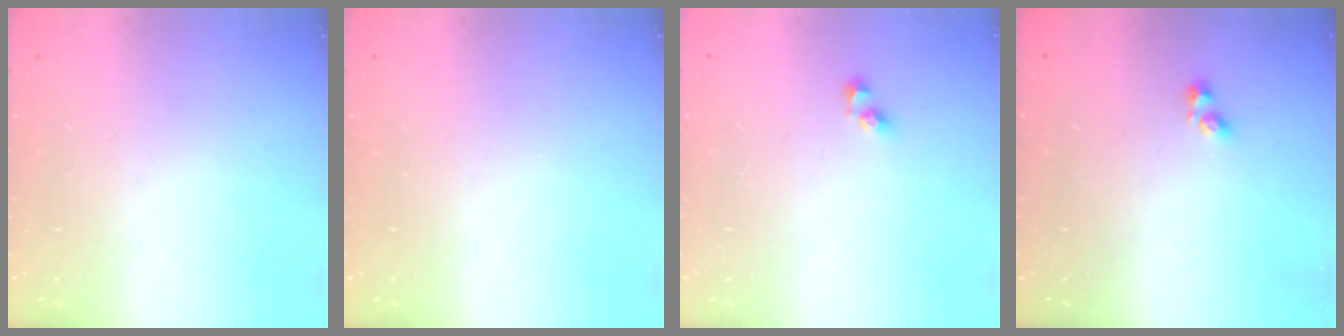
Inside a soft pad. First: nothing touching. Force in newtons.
{"total": 0.0}
{"total": 3.8, "press": 3.8, "slide": 0.2}
{"total": 1.6, "press": 1.5, "slide": 0.3}